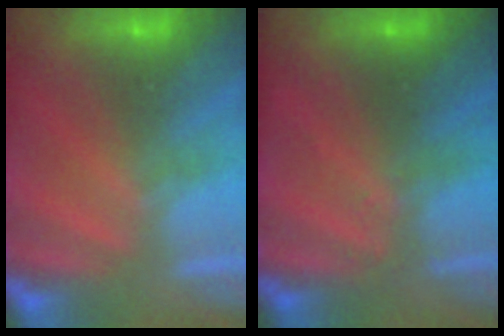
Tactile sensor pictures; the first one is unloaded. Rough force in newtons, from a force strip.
{"total": 2.4}